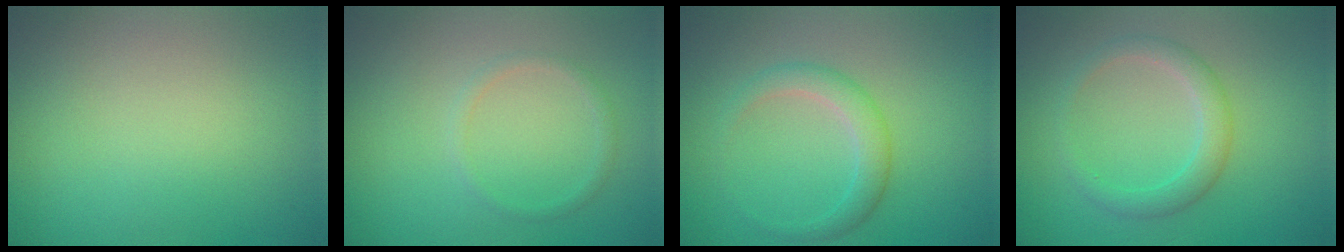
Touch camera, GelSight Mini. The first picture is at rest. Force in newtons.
{"total": 1.0, "press": 1.0, "slide": 0.0}
{"total": 2.4, "press": 2.4, "slide": 0.1}
{"total": 2.4, "press": 2.4, "slide": 0.1}